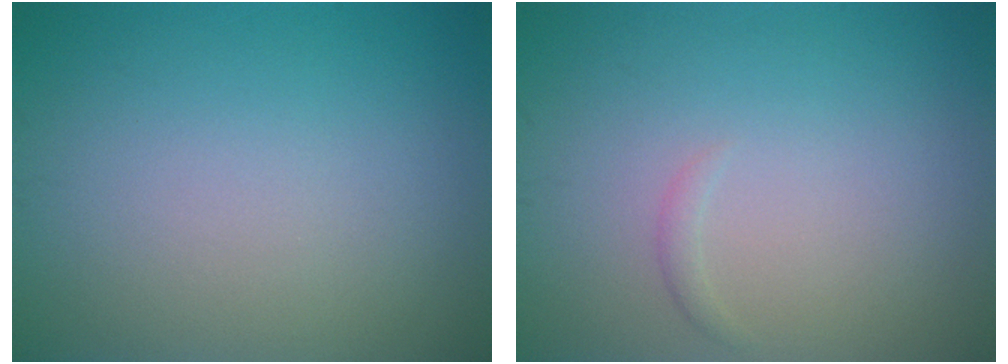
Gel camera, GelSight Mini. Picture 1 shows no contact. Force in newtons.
{"total": 0.5, "press": 0.5, "slide": 0.0}